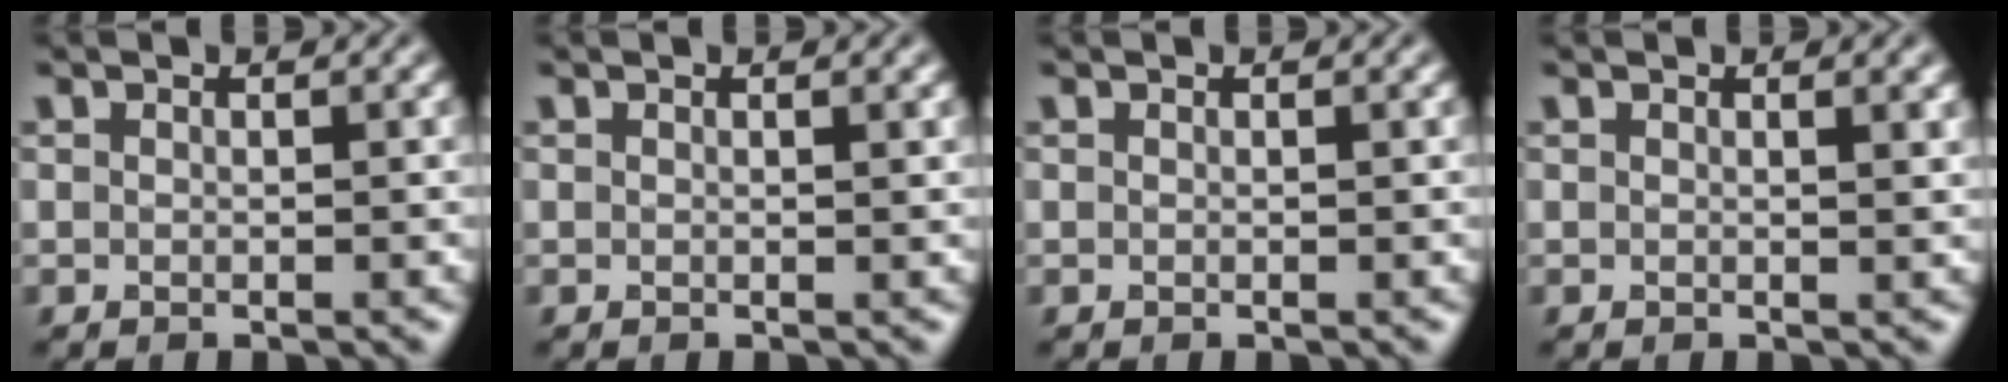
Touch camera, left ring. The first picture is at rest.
{"total": 0.6, "force": [0.3, 0.2, 0.5], "torque": [-0.002, 0.004, 0.003]}
{"total": 0.0}
{"total": 1.2, "force": [0.7, 0.4, 1.0], "torque": [-0.006, 0.003, 0.007]}